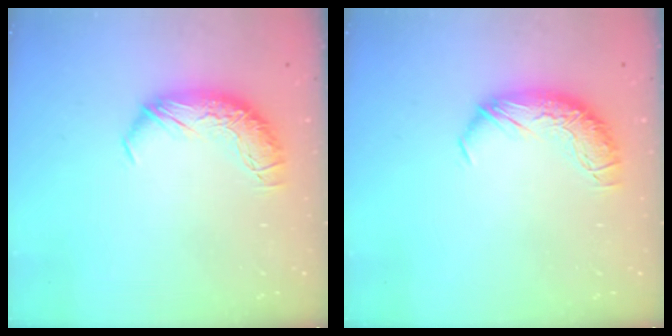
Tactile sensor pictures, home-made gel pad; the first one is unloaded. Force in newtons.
{"total": 0.0}